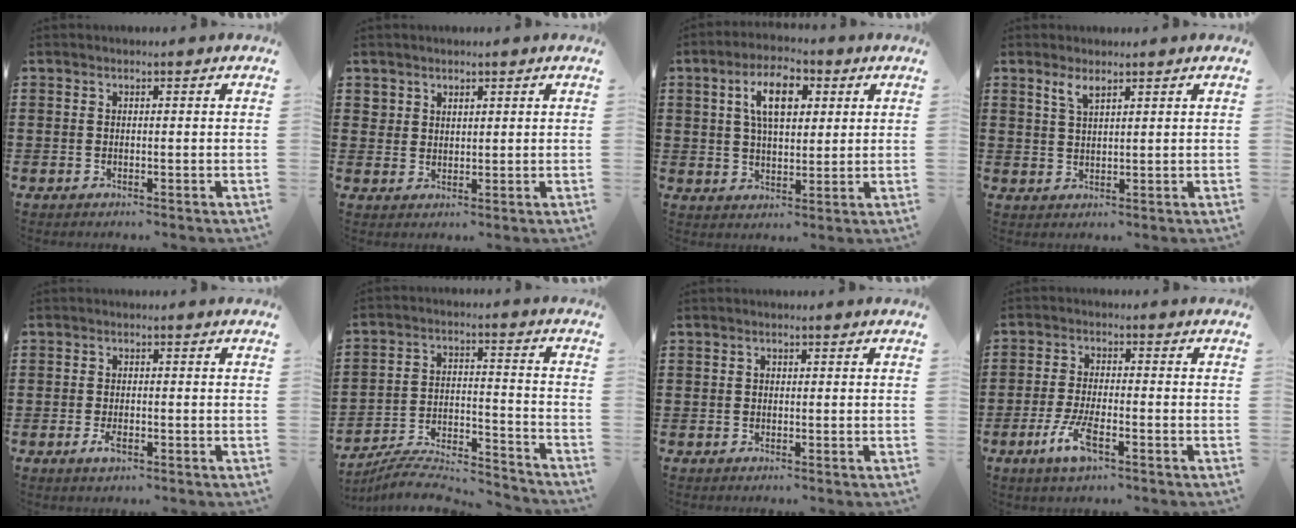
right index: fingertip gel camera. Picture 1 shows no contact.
{"total": 2.2, "force": [1.6, 1.4, 0.1], "torque": [-0.009, 0.007, 0.033]}
{"total": 7.6, "force": [2.7, 3.8, 6.0], "torque": [-0.124, 0.012, 0.042]}
{"total": 2.6, "force": [1.8, 0.8, 1.7], "torque": [-0.039, 0.003, 0.031]}
{"total": 2.3, "force": [-1.0, 0.9, 1.9], "torque": [-0.051, -0.008, -0.022]}
{"total": 6.8, "force": [-6.5, 0.8, 2.0], "torque": [-0.046, -0.002, -0.133]}
{"total": 0.5, "force": [-0.2, 0.4, 0.2], "torque": [-0.006, 0.000, -0.005]}
{"total": 6.0, "force": [-2.9, 1.6, 5.0], "torque": [-0.113, -0.012, -0.057]}